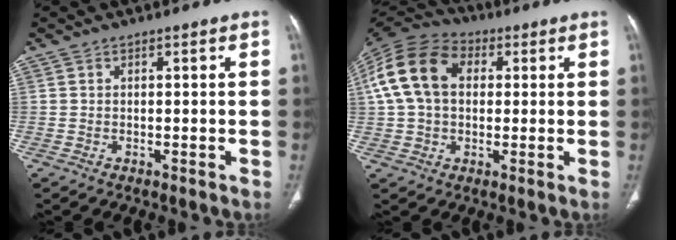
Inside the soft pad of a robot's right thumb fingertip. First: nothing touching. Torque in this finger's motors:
{"motor_torque": [0.27, 0.34, 0.91, -0.59, 0.44]}